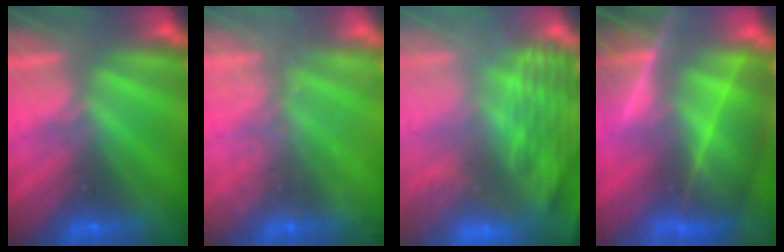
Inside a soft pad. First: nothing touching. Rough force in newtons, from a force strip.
{"total": 2.3}
{"total": 9.6}
{"total": 7.1}